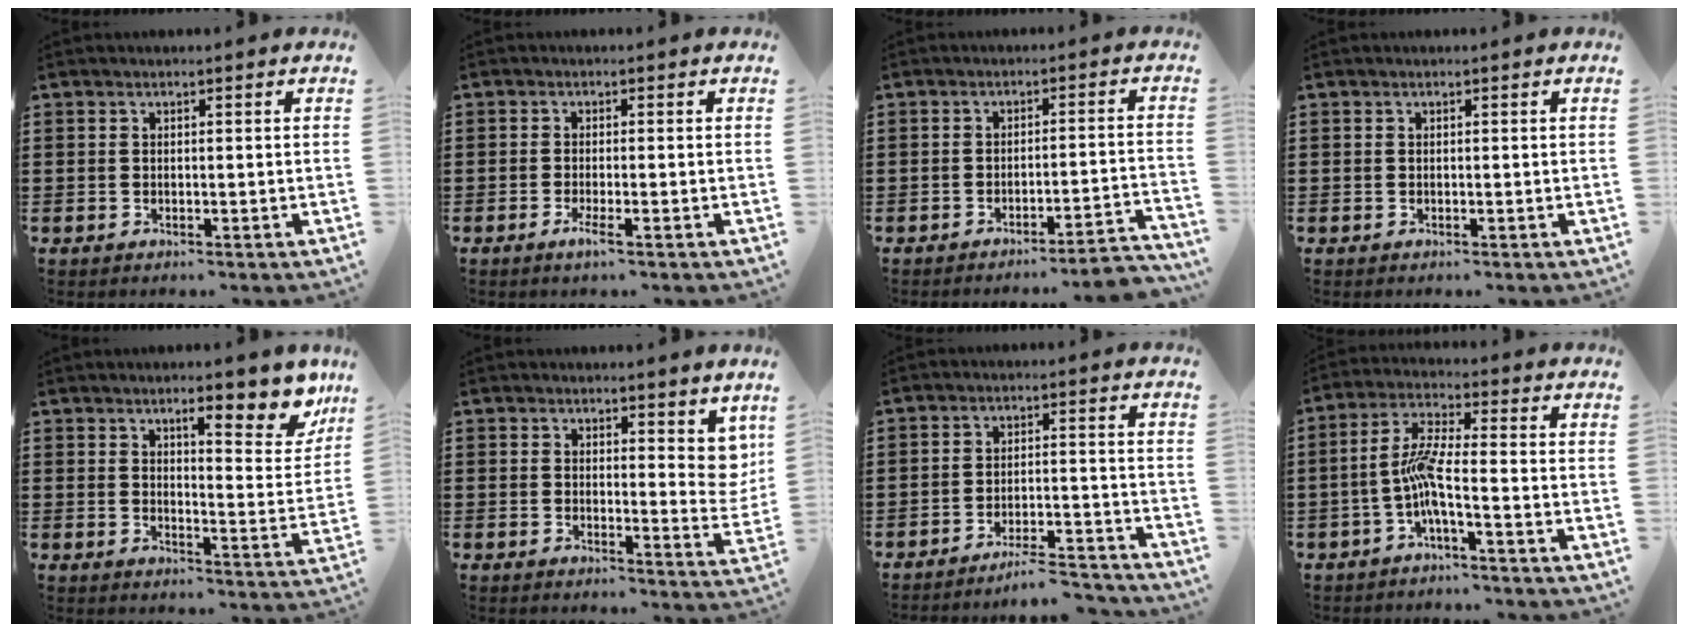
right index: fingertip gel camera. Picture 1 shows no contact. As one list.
[{"total": 2.0, "force": [-1.1, 0.2, 1.7], "torque": [-0.036, -0.007, -0.022]}, {"total": 3.8, "force": [-3.3, -0.1, 1.8], "torque": [-0.032, -0.011, -0.068]}, {"total": 0.0}, {"total": 8.6, "force": [6.1, 2.1, 5.6], "torque": [-0.078, -0.027, 0.097]}, {"total": 4.2, "force": [2.8, 1.9, 2.4], "torque": [-0.033, -0.009, 0.048]}, {"total": 4.9, "force": [-4.6, 0.1, 1.6], "torque": [-0.029, -0.005, -0.090]}, {"total": 6.2, "force": [-2.4, 0.7, 5.7], "torque": [-0.136, -0.007, -0.056]}]